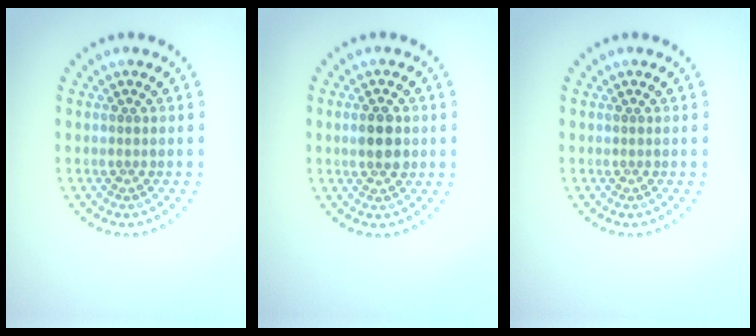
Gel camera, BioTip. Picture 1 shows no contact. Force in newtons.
{"total": 2.8, "press": 2.8, "slide": 0.2}
{"total": 0.0}